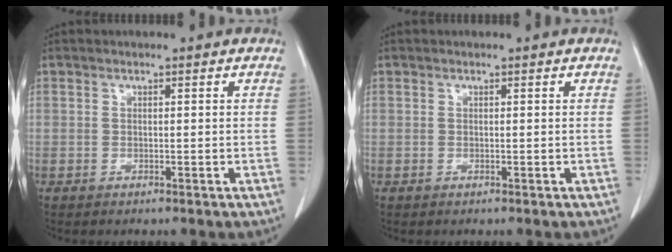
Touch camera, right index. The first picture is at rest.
{"total": 0.0}